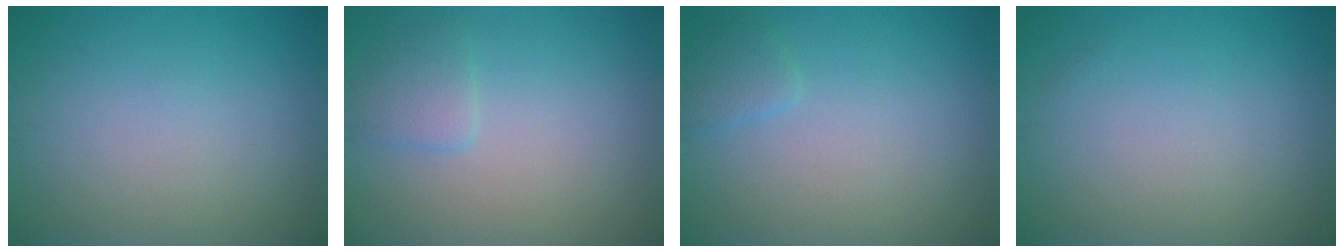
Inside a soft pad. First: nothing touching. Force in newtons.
{"total": 1.6, "press": 1.6, "slide": 0.1}
{"total": 1.2, "press": 1.2, "slide": 0.1}
{"total": 0.0}